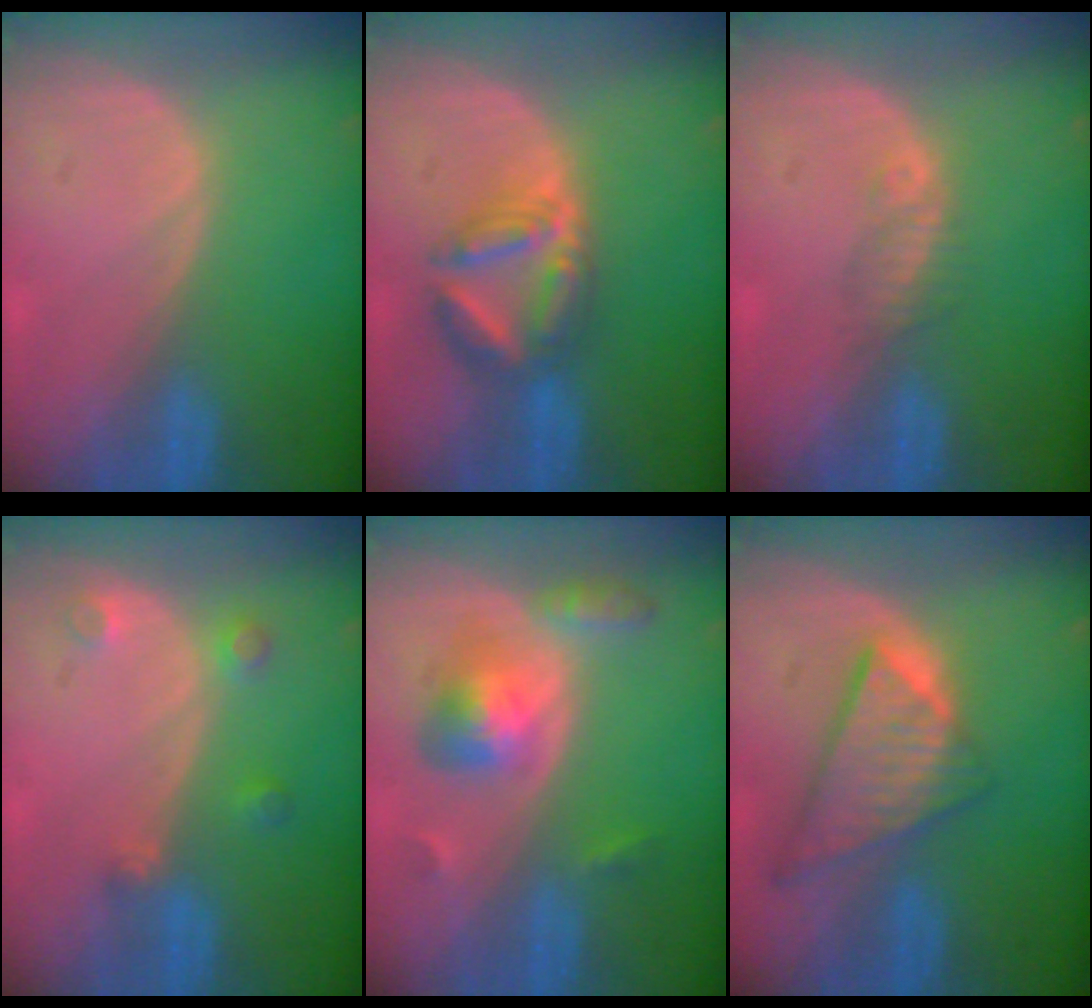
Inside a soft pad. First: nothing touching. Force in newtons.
{"total": 6.3, "press": 6.3, "slide": 0.4}
{"total": 1.8, "press": 1.6, "slide": 0.8}
{"total": 3.0, "press": 2.8, "slide": 1.1}
{"total": 5.8, "press": 5.8, "slide": 0.2}
{"total": 8.6, "press": 7.4, "slide": 4.4}